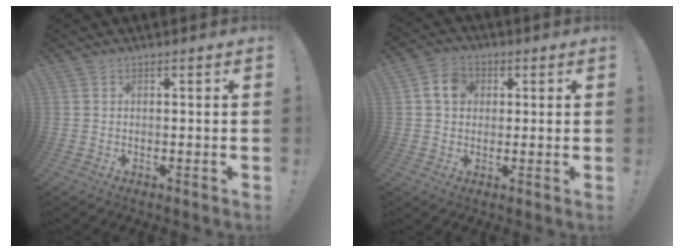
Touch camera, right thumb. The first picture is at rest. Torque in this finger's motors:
{"motor_torque": [0.05, 0.19, 0.63, -0.16, -0.01]}